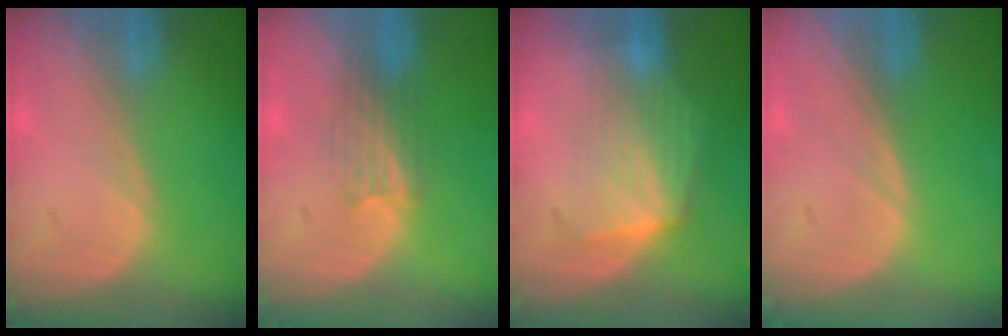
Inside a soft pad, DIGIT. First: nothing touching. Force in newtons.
{"total": 3.2, "press": 3.0, "slide": 1.2}
{"total": 7.2, "press": 6.6, "slide": 2.9}
{"total": 0.0}